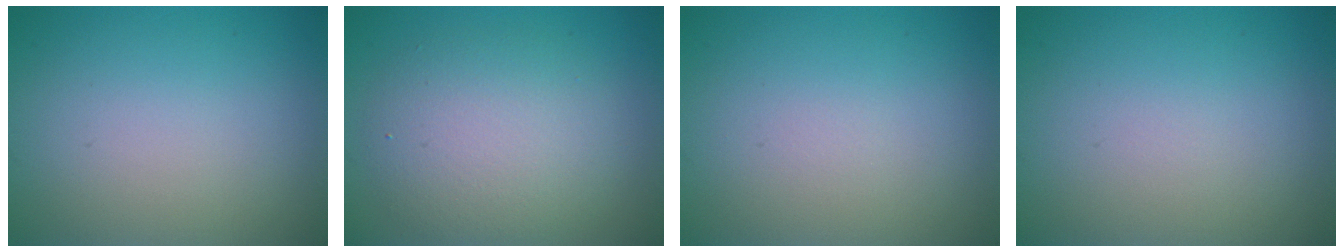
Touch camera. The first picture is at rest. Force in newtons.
{"total": 5.3, "press": 5.3, "slide": 0.4}
{"total": 0.0}
{"total": 0.0}